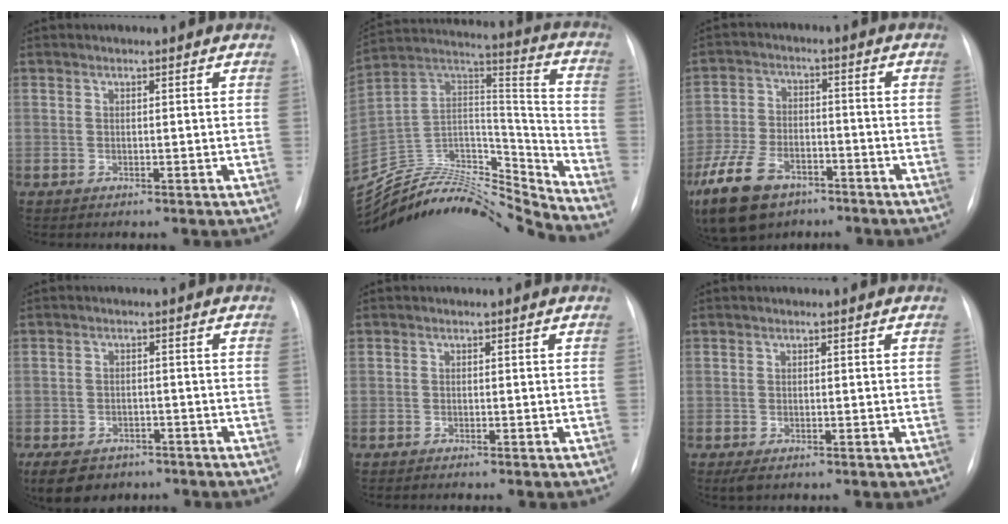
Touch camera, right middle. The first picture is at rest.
{"total": 24.6, "force": [-24.0, 1.8, 4.9], "torque": [-0.098, 0.041, -0.396]}
{"total": 14.3, "force": [-8.9, 7.8, 7.9], "torque": [-0.192, -0.010, -0.156]}
{"total": 9.8, "force": [-6.6, 6.1, 4.0], "torque": [-0.091, -0.004, -0.095]}
{"total": 0.8, "force": [-0.6, -0.1, 0.4], "torque": [-0.007, -0.002, -0.009]}
{"total": 1.6, "force": [-0.9, 0.7, 1.1], "torque": [-0.017, -0.003, -0.008]}